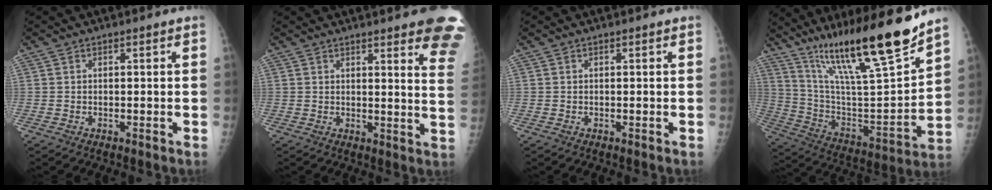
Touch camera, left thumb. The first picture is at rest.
{"total": 15.0, "force": [11.0, 2.7, 9.8], "torque": [-0.089, -0.059, 0.109]}
{"total": 0.0}
{"total": 25.1, "force": [18.0, 2.7, 17.2], "torque": [-0.266, -0.074, 0.318]}